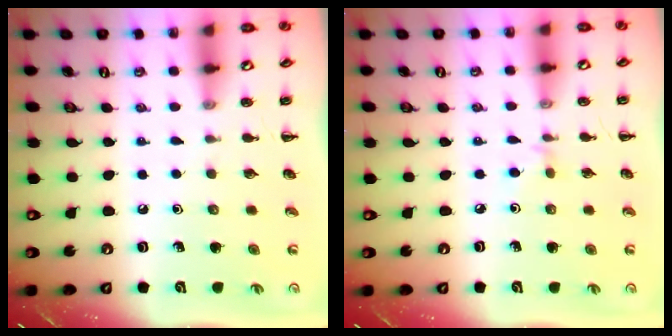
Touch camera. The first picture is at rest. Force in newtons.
{"total": 2.6, "press": 2.5, "slide": 0.9}